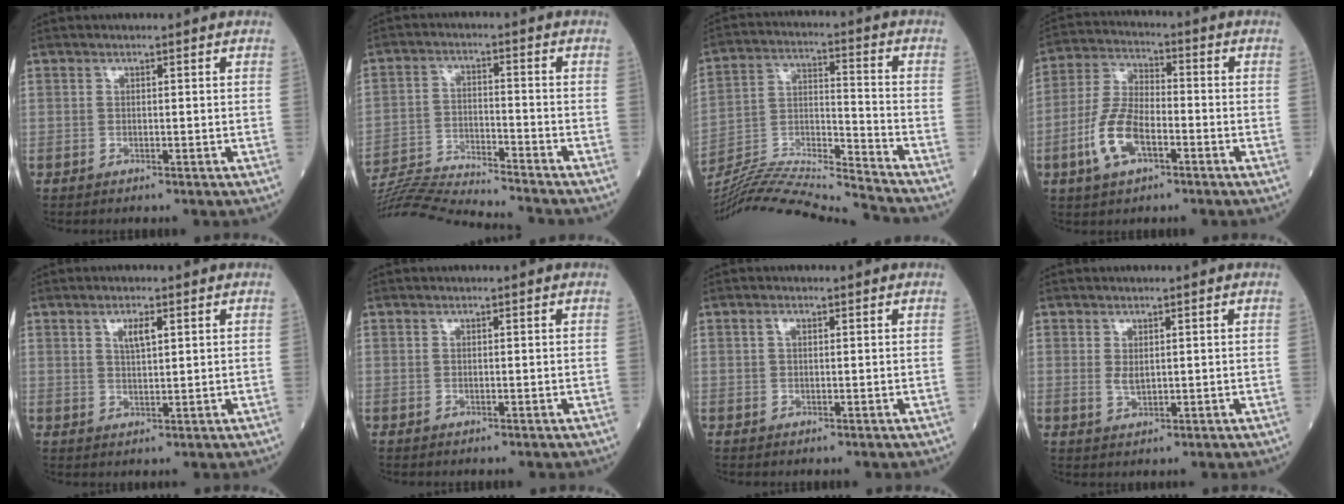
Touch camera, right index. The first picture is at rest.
{"total": 14.1, "force": [-13.6, -1.3, 3.2], "torque": [-0.055, -0.004, -0.234]}
{"total": 20.1, "force": [-19.1, -2.0, 5.9], "torque": [-0.113, -0.008, -0.327]}
{"total": 9.4, "force": [-3.7, 4.0, 7.7], "torque": [-0.176, 0.004, -0.073]}
{"total": 2.8, "force": [1.3, 0.7, 2.4], "torque": [-0.047, 0.000, 0.024]}
{"total": 0.0}
{"total": 0.9, "force": [0.3, 0.5, 0.7], "torque": [-0.017, 0.003, 0.005]}
{"total": 1.6, "force": [0.4, 0.8, 1.3], "torque": [-0.023, -0.004, 0.011]}